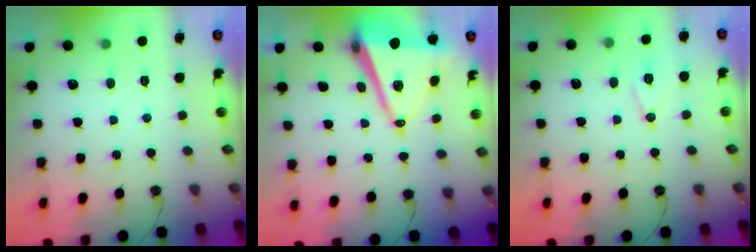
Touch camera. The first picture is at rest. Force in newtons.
{"total": 12.8, "press": 12.1, "slide": 4.3}
{"total": 8.7, "press": 7.9, "slide": 3.7}